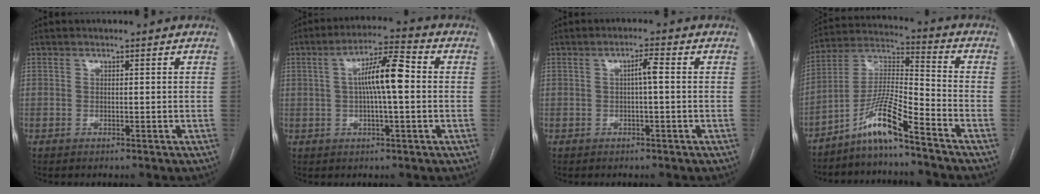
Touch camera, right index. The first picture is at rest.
{"total": 8.4, "force": [0.6, 1.2, 8.3], "torque": [-0.150, 0.022, 0.005]}
{"total": 2.3, "force": [0.1, 0.2, 2.2], "torque": [-0.038, 0.005, 0.002]}
{"total": 9.6, "force": [-7.2, -0.4, 6.4], "torque": [-0.136, 0.004, -0.138]}